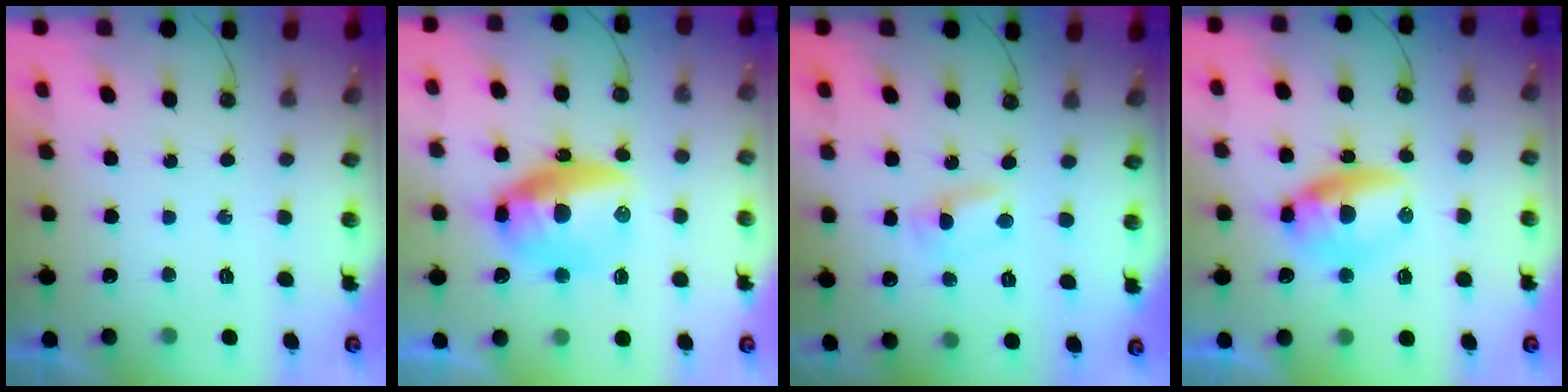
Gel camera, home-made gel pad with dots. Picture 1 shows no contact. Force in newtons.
{"total": 17.5, "press": 15.4, "slide": 8.3}
{"total": 2.2, "press": 2.2, "slide": 0.3}
{"total": 9.0, "press": 8.5, "slide": 3.0}